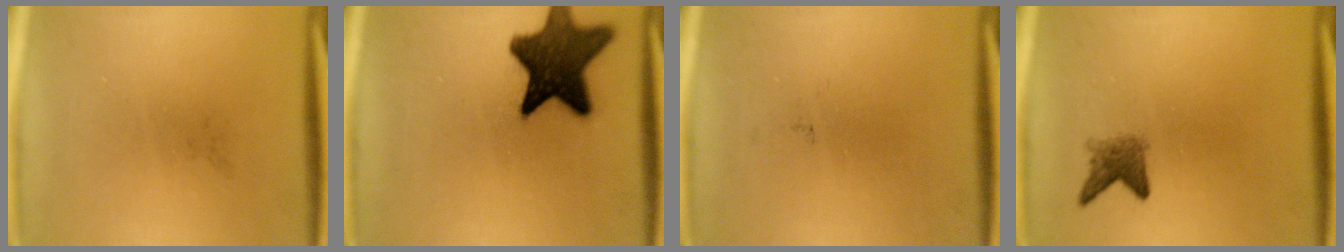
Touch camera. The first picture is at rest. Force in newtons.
{"total": 13.6}
{"total": 0.0}
{"total": 2.6}